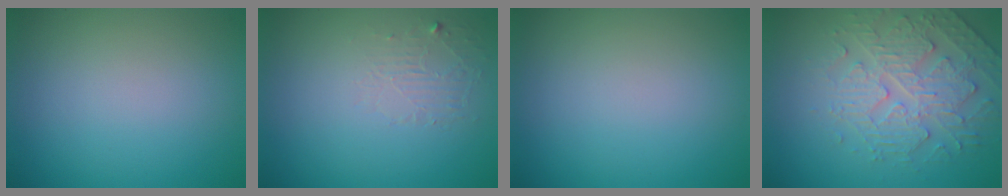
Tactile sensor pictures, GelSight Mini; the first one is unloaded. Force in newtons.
{"total": 1.4, "press": 0.1, "slide": 1.4}
{"total": 0.0}
{"total": 4.8, "press": 3.8, "slide": 2.8}